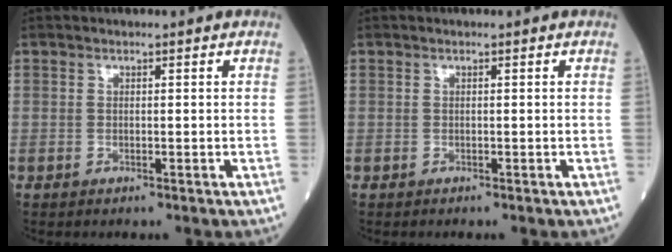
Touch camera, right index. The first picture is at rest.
{"total": 0.0}